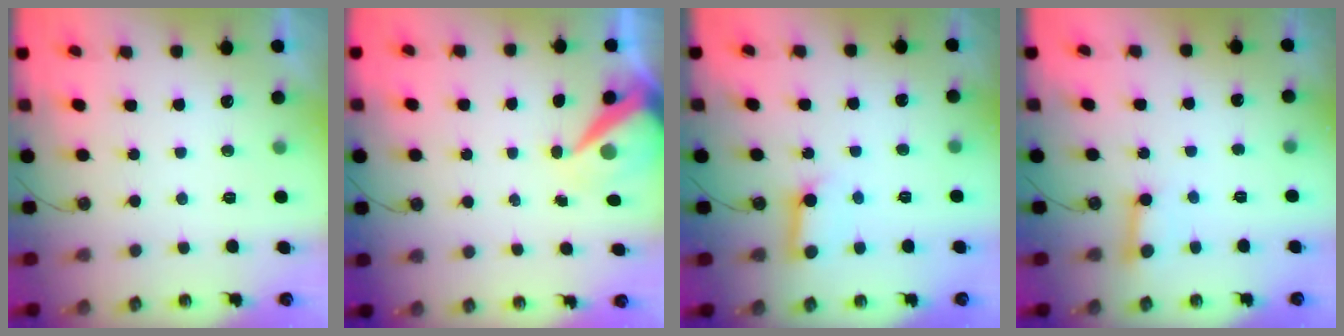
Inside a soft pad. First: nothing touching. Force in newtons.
{"total": 9.7, "press": 9.6, "slide": 0.9}
{"total": 7.4, "press": 7.3, "slide": 0.9}
{"total": 3.7, "press": 3.7, "slide": 0.3}